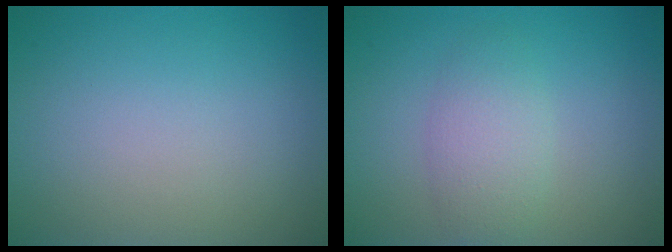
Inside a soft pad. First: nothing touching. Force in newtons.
{"total": 3.0, "press": 3.0, "slide": 0.0}